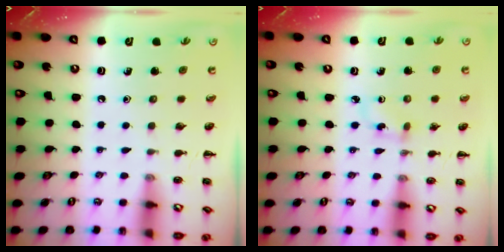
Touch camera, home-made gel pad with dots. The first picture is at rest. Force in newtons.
{"total": 3.3, "press": 3.0, "slide": 1.4}